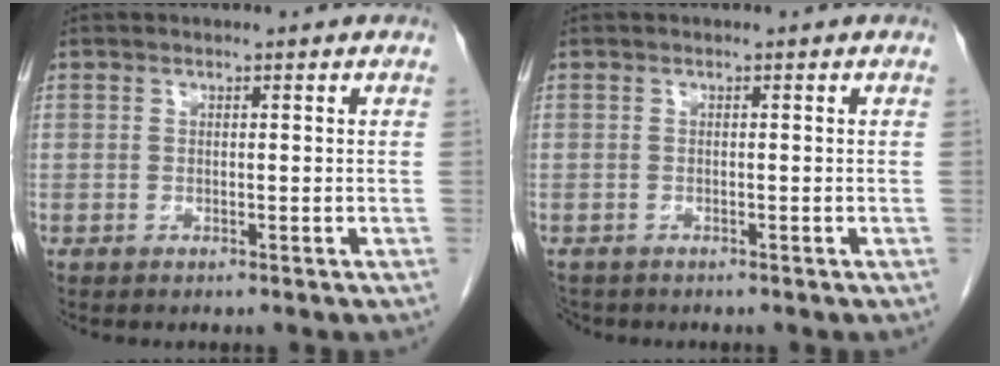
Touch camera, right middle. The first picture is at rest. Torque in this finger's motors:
{"motor_torque": [-0.46, 0.05, -0.02, -0.03]}